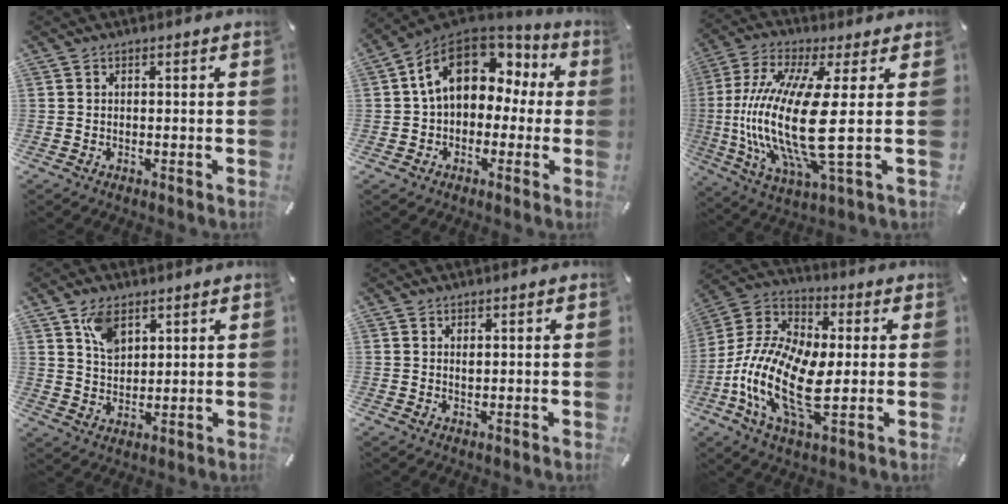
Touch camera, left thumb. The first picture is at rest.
{"total": 15.9, "force": [5.0, 11.2, 10.2], "torque": [-0.183, -0.010, 0.089]}
{"total": 20.7, "force": [0.0, 4.8, 20.2], "torque": [-0.451, -0.035, -0.012]}
{"total": 6.9, "force": [4.2, 4.3, 3.4], "torque": [-0.063, -0.003, 0.078]}
{"total": 0.9, "force": [0.4, 0.5, 0.6], "torque": [-0.013, 0.003, 0.008]}
{"total": 17.7, "force": [-4.0, 8.6, 14.9], "torque": [-0.337, -0.010, -0.078]}